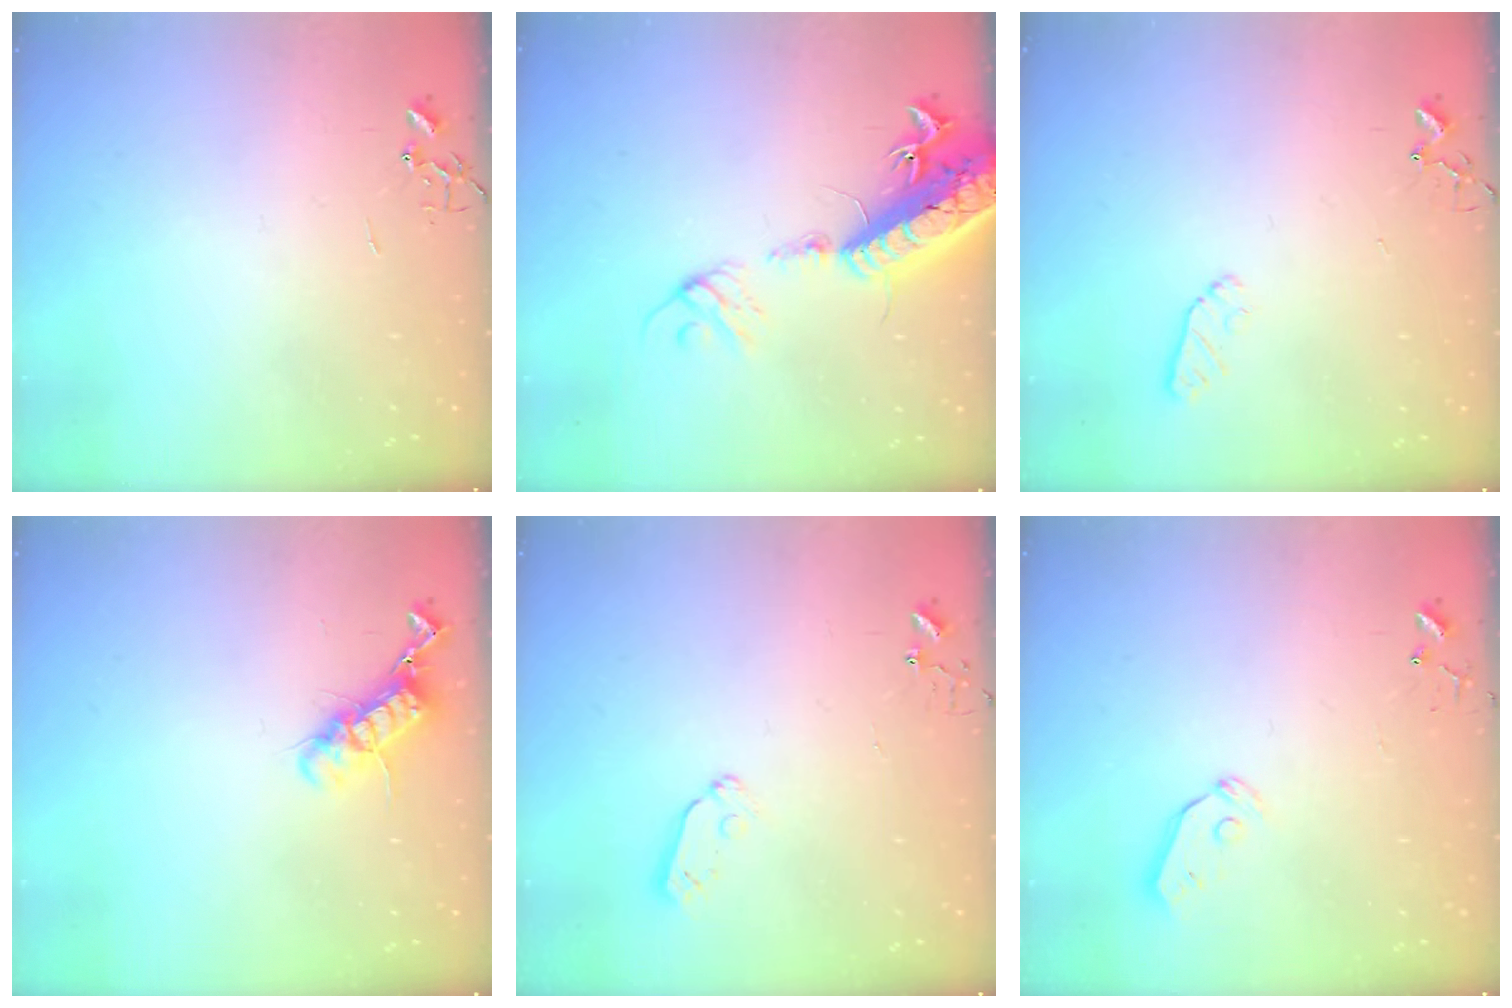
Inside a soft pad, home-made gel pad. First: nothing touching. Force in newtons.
{"total": 22.7, "press": 22.1, "slide": 4.9}
{"total": 5.6, "press": 5.5, "slide": 1.0}
{"total": 12.0, "press": 11.9, "slide": 0.7}
{"total": 4.7, "press": 4.6, "slide": 0.9}
{"total": 4.9, "press": 4.8, "slide": 0.9}